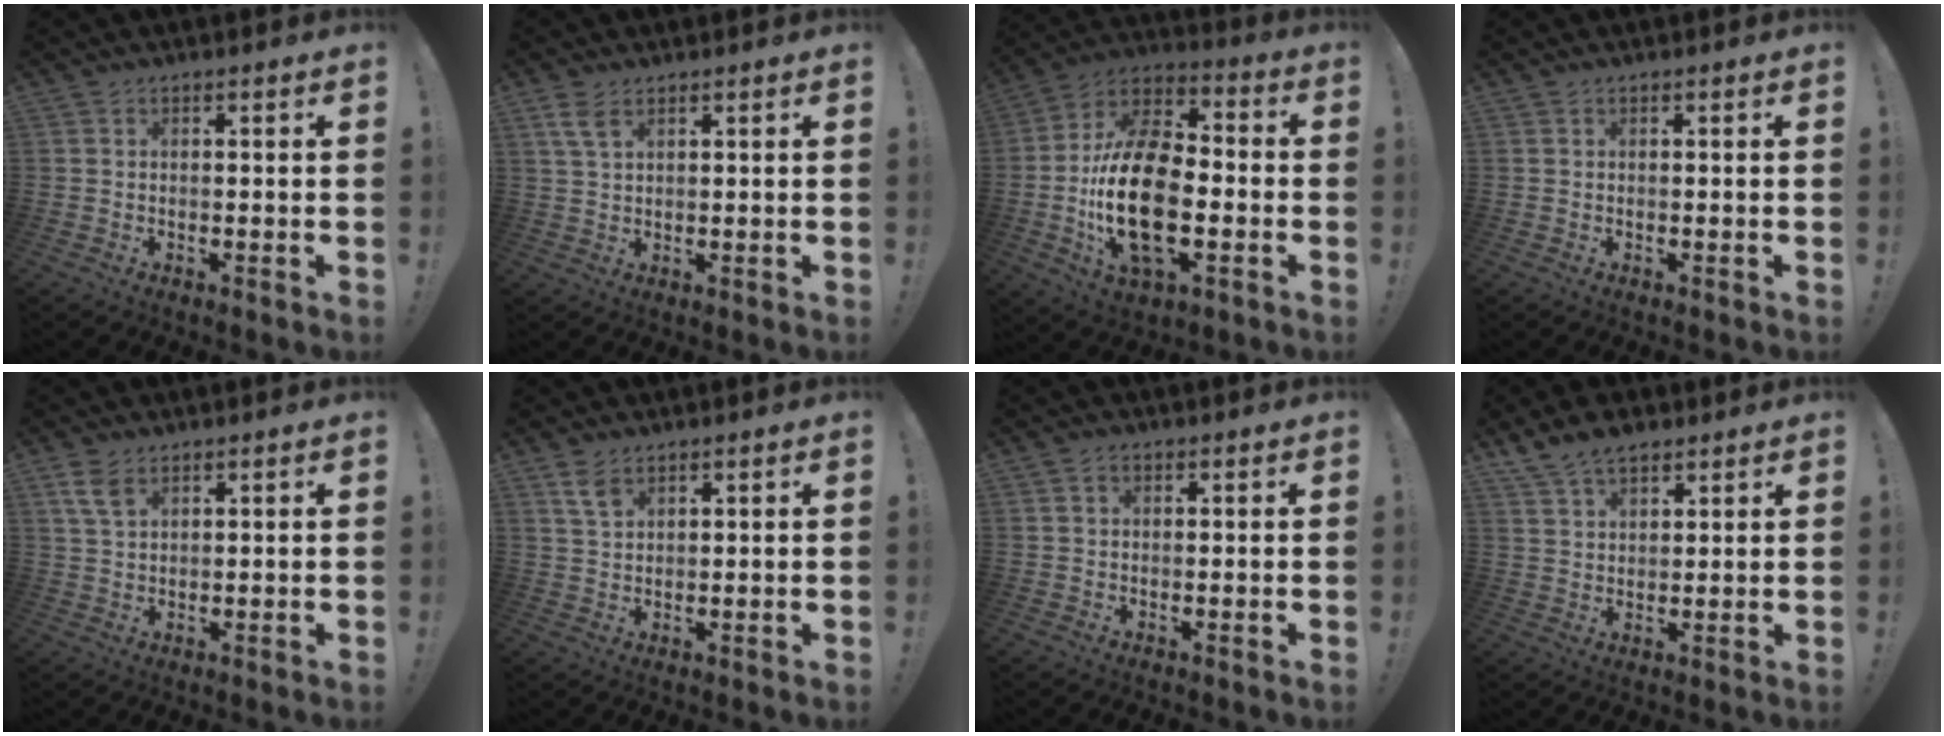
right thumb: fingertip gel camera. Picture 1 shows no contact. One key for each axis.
{"total": 4.6, "fx": 2.7, "fy": 2.1, "fz": 3.1, "tx": -0.051, "ty": -0.010, "tz": 0.049}
{"total": 23.4, "fx": -4.3, "fy": 13.5, "fz": 18.7, "tx": -0.357, "ty": 0.023, "tz": -0.066}
{"total": 0.0}
{"total": 5.2, "fx": 3.1, "fy": 2.7, "fz": 3.3, "tx": -0.056, "ty": -0.013, "tz": 0.058}
{"total": 4.6, "fx": 2.8, "fy": 2.4, "fz": 2.7, "tx": -0.045, "ty": -0.011, "tz": 0.053}
{"total": 1.3, "fx": 0.6, "fy": 0.9, "fz": 0.6, "tx": -0.013, "ty": 0.004, "tz": 0.012}
{"total": 7.7, "fx": 5.8, "fy": 3.9, "fz": 3.2, "tx": -0.057, "ty": -0.026, "tz": 0.112}